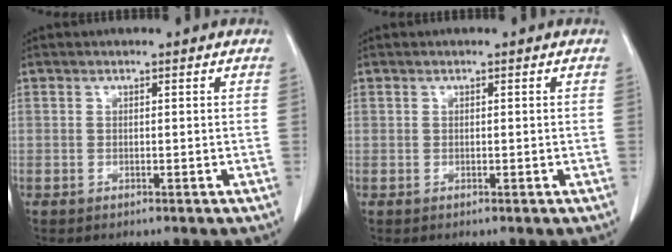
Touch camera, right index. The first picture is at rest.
{"total": 0.0}